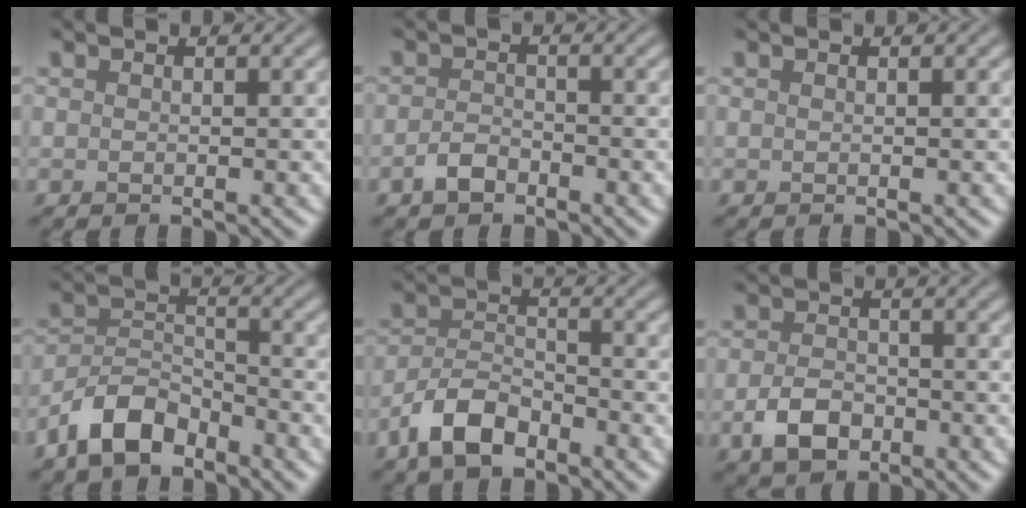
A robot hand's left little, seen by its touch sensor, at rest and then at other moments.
{"total": 2.0, "force": [-1.5, 1.0, 0.9], "torque": [-0.017, 0.004, -0.034]}
{"total": 0.0}
{"total": 5.1, "force": [-3.9, 2.3, 2.5], "torque": [-0.041, 0.006, -0.084]}
{"total": 4.6, "force": [-3.2, 2.0, 2.5], "torque": [-0.044, 0.003, -0.070]}
{"total": 3.9, "force": [-1.8, 2.6, 2.3], "torque": [-0.047, -0.002, -0.038]}